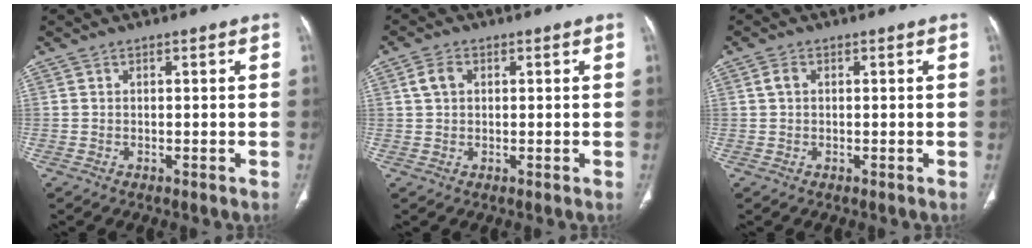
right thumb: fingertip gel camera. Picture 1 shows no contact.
{"total": 3.1, "force": [0.9, 2.2, 2.0], "torque": [-0.041, 0.007, 0.019]}
{"total": 1.6, "force": [0.3, 1.1, 1.1], "torque": [-0.024, 0.005, 0.005]}